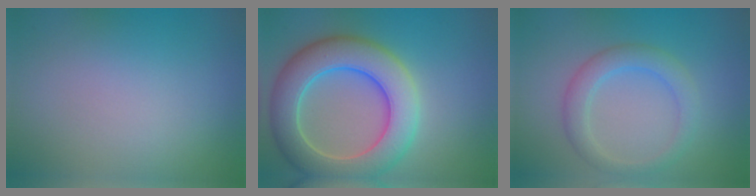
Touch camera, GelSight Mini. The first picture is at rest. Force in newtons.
{"total": 9.0, "press": 9.0, "slide": 0.7}
{"total": 3.0, "press": 3.0, "slide": 0.1}